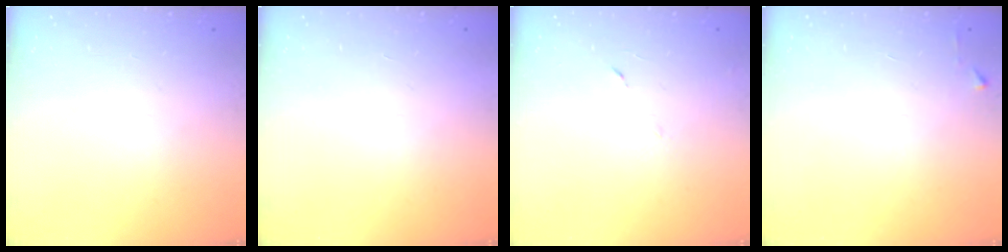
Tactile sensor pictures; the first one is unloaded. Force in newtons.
{"total": 1.6, "press": 1.6, "slide": 0.1}
{"total": 5.3, "press": 5.3, "slide": 0.6}
{"total": 2.4, "press": 2.4, "slide": 0.3}